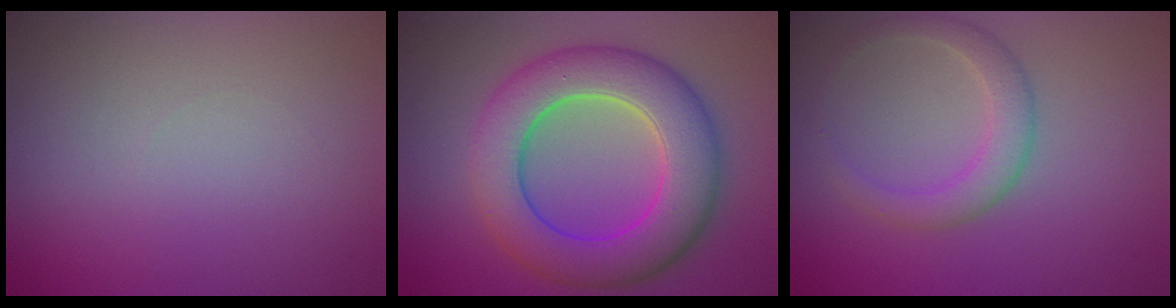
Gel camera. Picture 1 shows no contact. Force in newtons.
{"total": 9.3, "press": 9.3, "slide": 0.3}
{"total": 2.8, "press": 2.8, "slide": 0.0}